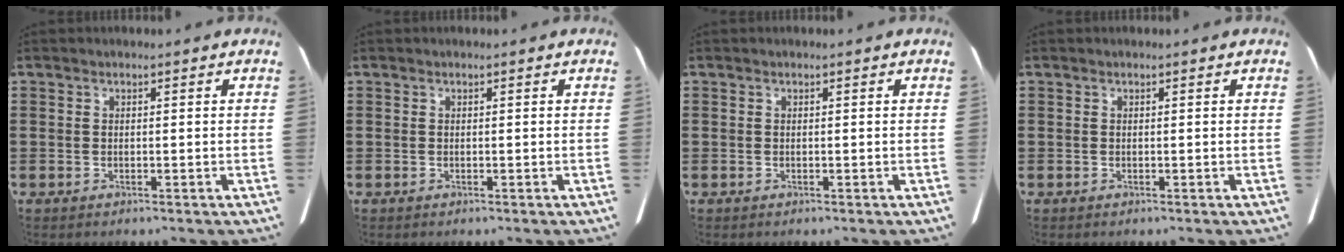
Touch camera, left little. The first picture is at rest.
{"total": 0.0}
{"total": 0.0}
{"total": 0.0}